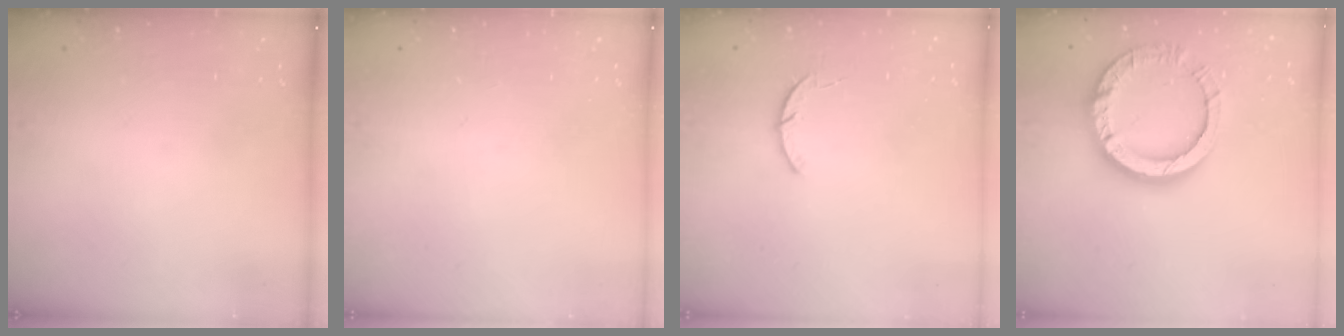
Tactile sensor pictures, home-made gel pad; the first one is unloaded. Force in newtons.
{"total": 0.0}
{"total": 3.2, "press": 3.2, "slide": 0.4}
{"total": 16.2, "press": 16.2, "slide": 1.4}